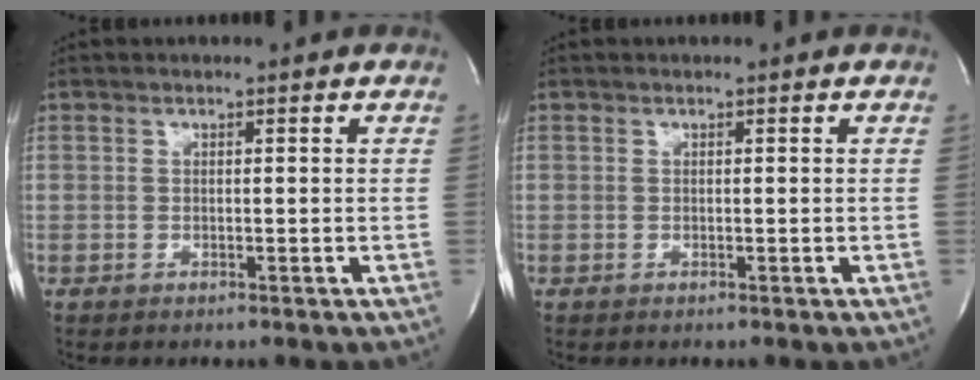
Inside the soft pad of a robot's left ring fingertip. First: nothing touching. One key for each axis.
{"total": 0.0}